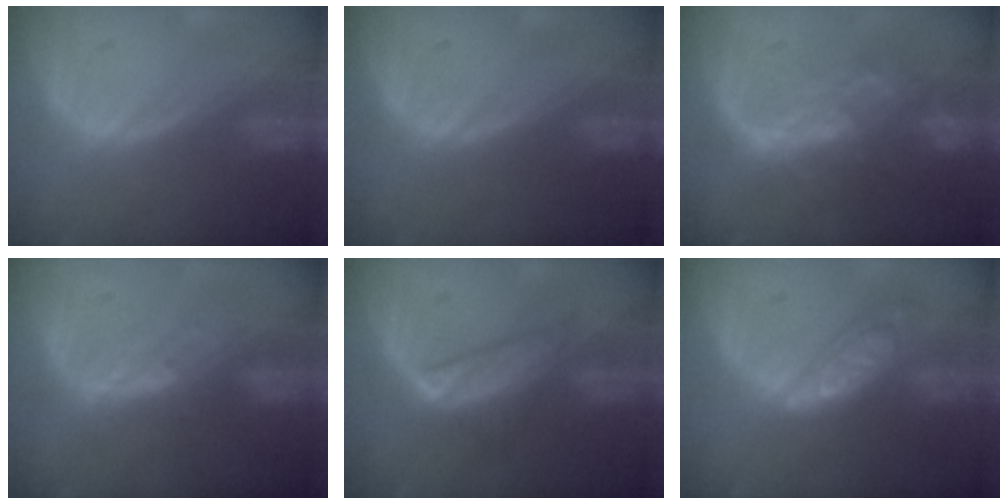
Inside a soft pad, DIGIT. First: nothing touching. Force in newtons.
{"total": 0.0}
{"total": 8.8, "press": 7.5, "slide": 4.7}
{"total": 2.9, "press": 2.8, "slide": 0.7}
{"total": 5.8, "press": 5.5, "slide": 2.1}
{"total": 6.7, "press": 6.7, "slide": 0.4}